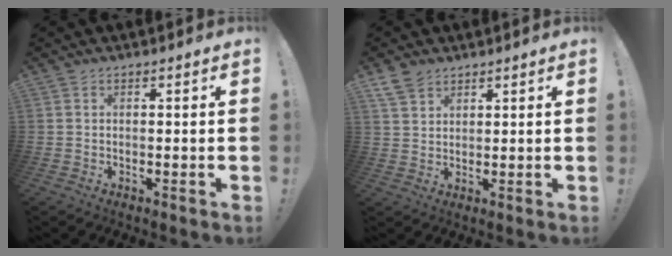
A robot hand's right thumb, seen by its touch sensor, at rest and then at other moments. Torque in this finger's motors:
{"motor_torque": [0.00, 0.43, 0.06, -0.13, -0.01]}